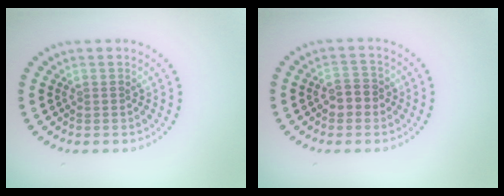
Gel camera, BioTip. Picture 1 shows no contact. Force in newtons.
{"total": 2.2, "press": 2.2, "slide": 0.3}